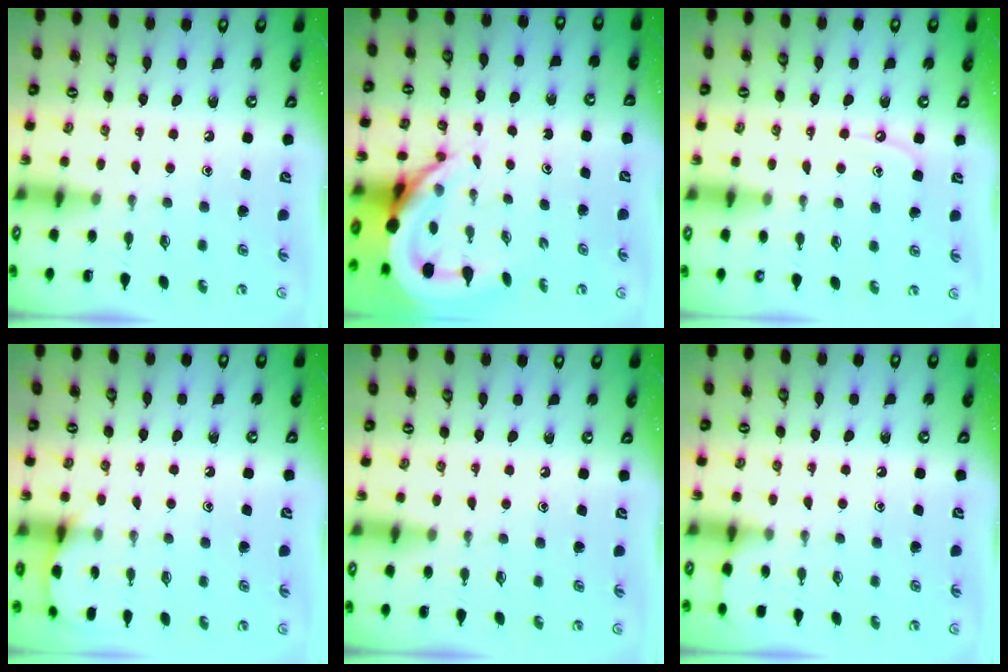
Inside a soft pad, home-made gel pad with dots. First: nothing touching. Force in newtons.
{"total": 8.9, "press": 8.8, "slide": 1.3}
{"total": 3.8, "press": 3.8, "slide": 0.6}
{"total": 5.8, "press": 5.8, "slide": 0.7}
{"total": 0.0}
{"total": 3.3, "press": 3.3, "slide": 0.5}